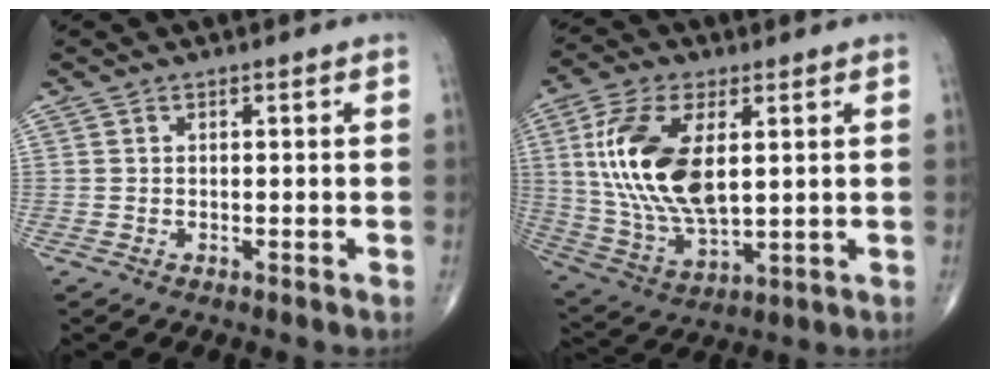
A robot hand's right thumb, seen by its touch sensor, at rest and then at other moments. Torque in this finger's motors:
{"motor_torque": [1.61, 2.78, 1.33, -0.05, 0.60]}